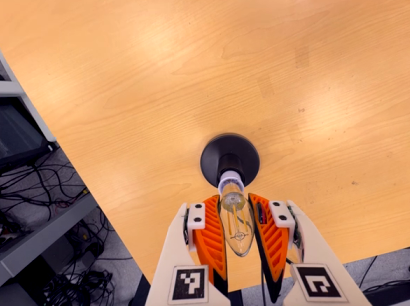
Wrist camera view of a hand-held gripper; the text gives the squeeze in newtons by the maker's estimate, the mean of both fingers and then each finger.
{"total": 22.7, "left": 24.8, "right": 20.7}